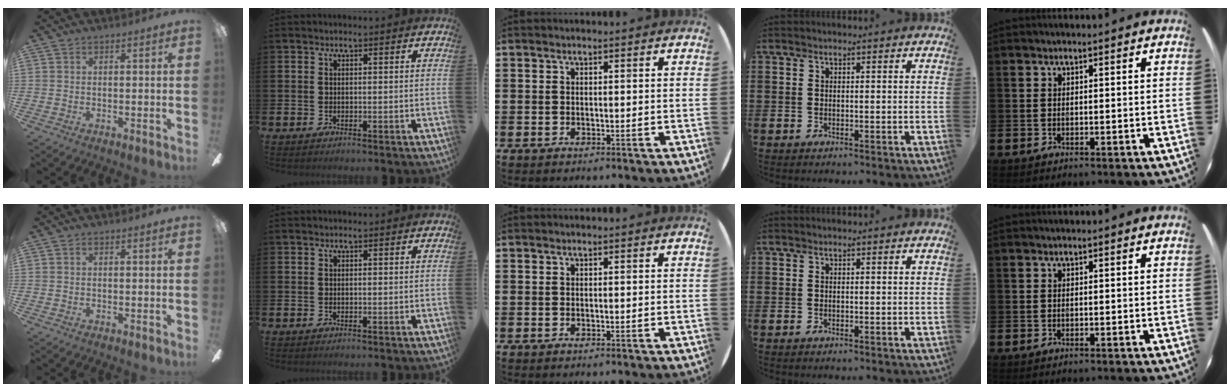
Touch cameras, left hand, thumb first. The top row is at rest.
{}